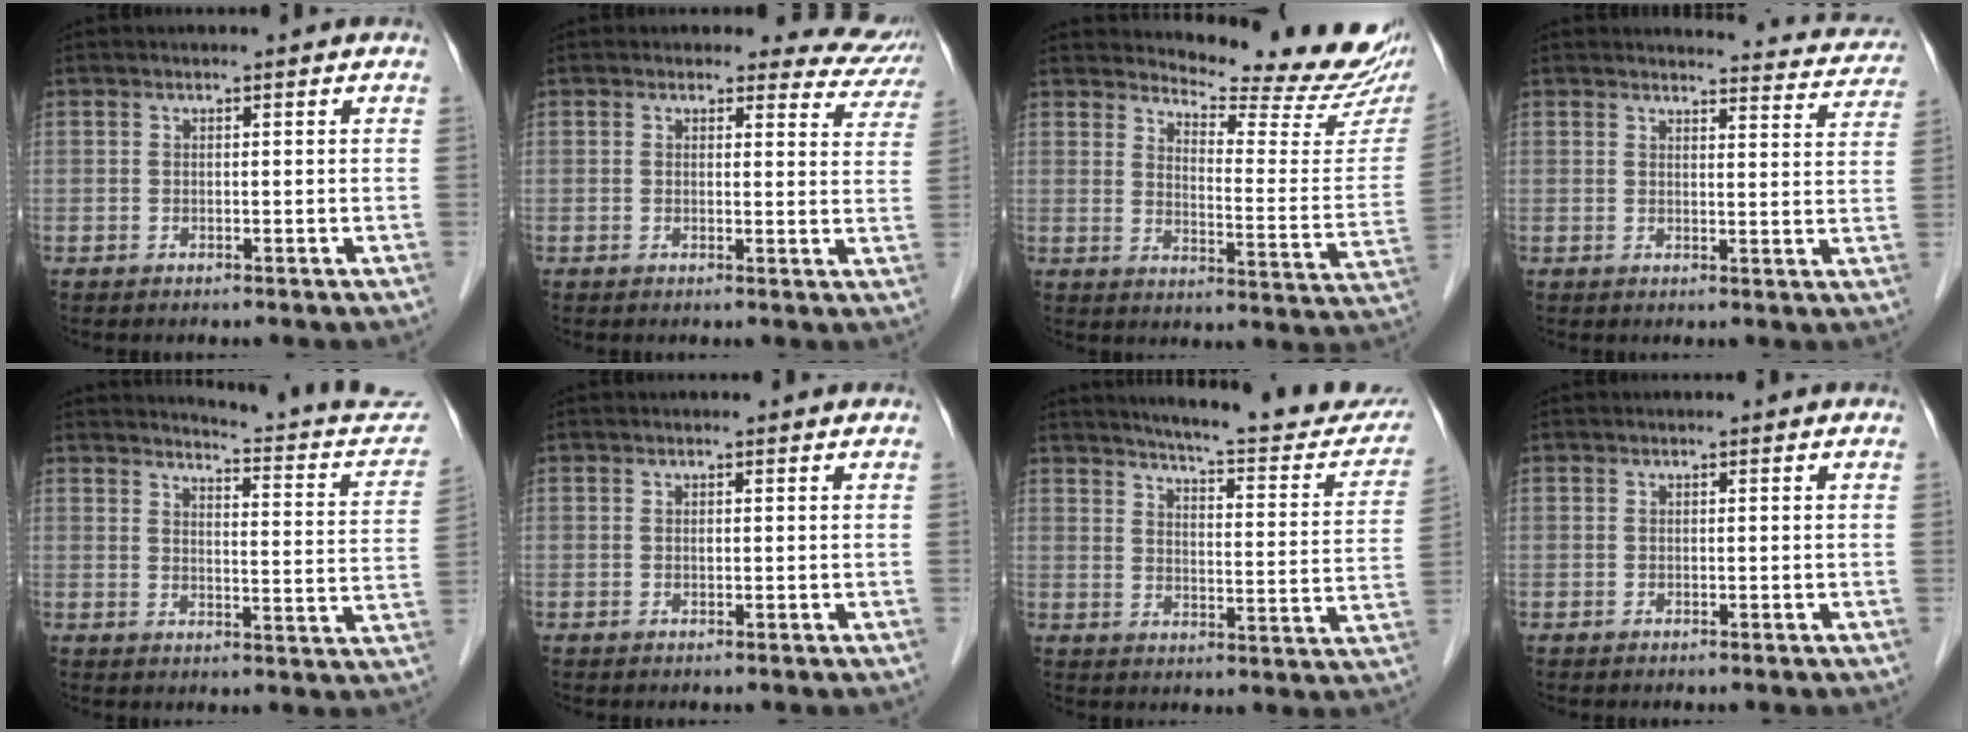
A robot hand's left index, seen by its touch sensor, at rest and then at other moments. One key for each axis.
{"total": 6.6, "fx": 6.0, "fy": 2.7, "fz": -0.3, "tx": 0.039, "ty": -0.021, "tz": 0.031}
{"total": 17.6, "fx": 16.5, "fy": 1.7, "fz": 5.7, "tx": -0.075, "ty": -0.101, "tz": 0.194}
{"total": 10.6, "fx": 10.4, "fy": 1.6, "fz": 0.9, "tx": 0.016, "ty": -0.041, "tz": 0.091}
{"total": 15.8, "fx": 15.3, "fy": 1.3, "fz": 3.4, "tx": -0.030, "ty": -0.086, "tz": 0.154}
{"total": 0.0}
{"total": 20.1, "fx": 18.4, "fy": 2.7, "fz": 7.8, "tx": -0.094, "ty": -0.056, "tz": 0.217}
{"total": 0.0}